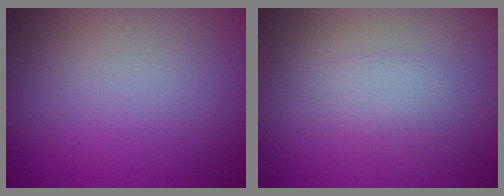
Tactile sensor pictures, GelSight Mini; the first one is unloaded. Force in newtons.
{"total": 1.5, "press": 1.5, "slide": 0.1}